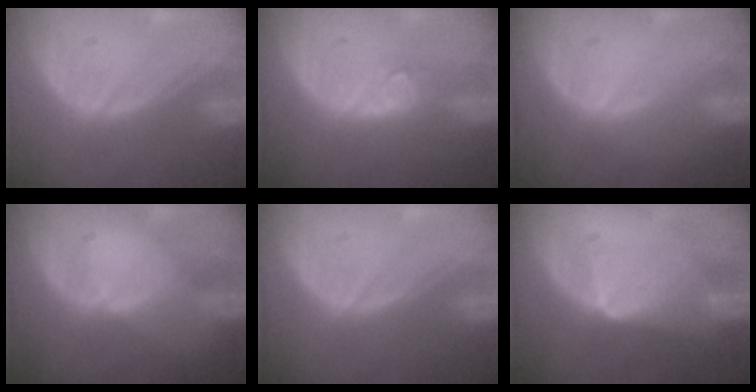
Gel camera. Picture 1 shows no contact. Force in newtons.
{"total": 2.9, "press": 2.9, "slide": 0.3}
{"total": 0.0}
{"total": 1.1, "press": 1.1, "slide": 0.2}
{"total": 0.0}
{"total": 6.3, "press": 5.6, "slide": 2.8}